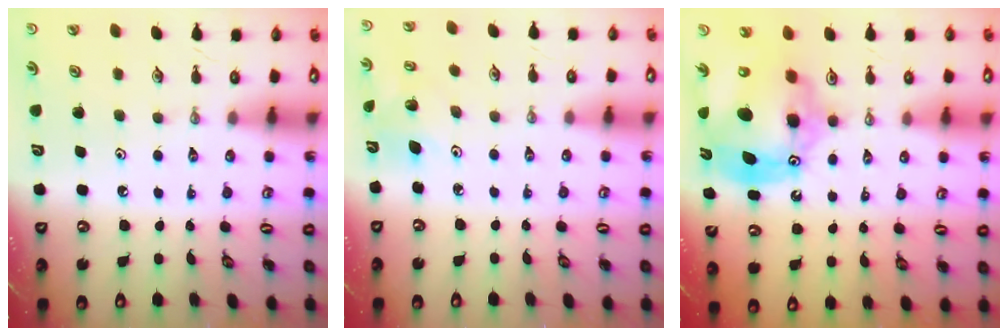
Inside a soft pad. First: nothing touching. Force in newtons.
{"total": 5.0, "press": 4.7, "slide": 1.8}
{"total": 16.8, "press": 16.7, "slide": 1.8}